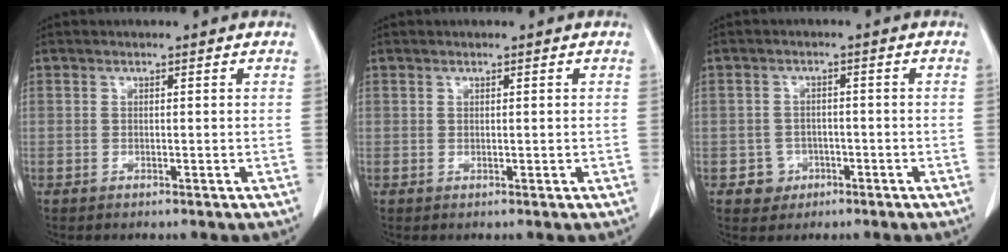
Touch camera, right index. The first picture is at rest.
{"total": 0.0}
{"total": 3.1, "force": [-1.4, 2.8, 0.1], "torque": [0.004, 0.016, -0.017]}